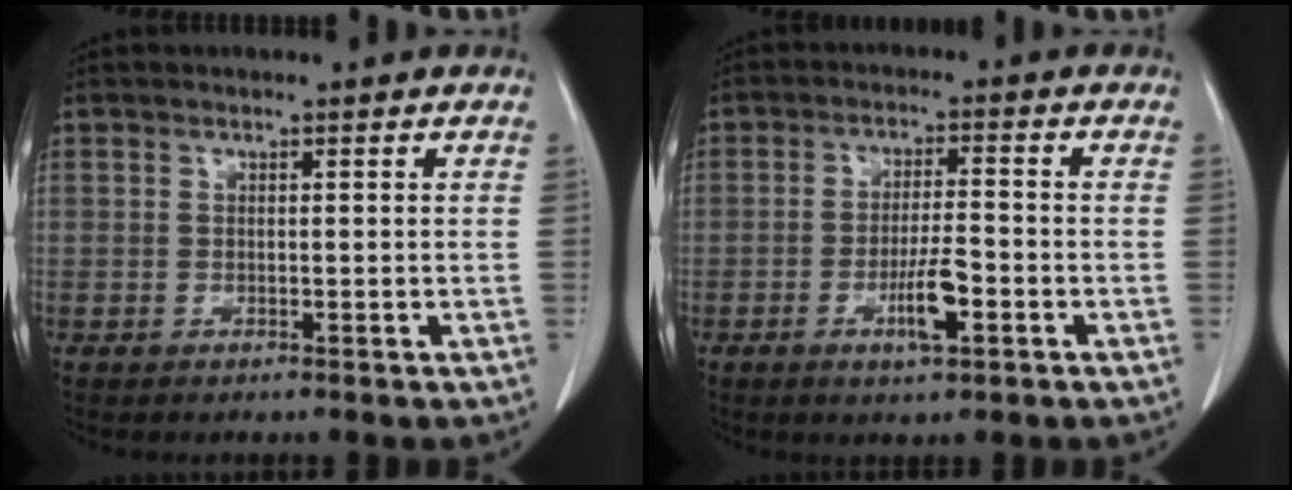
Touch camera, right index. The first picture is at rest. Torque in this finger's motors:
{"motor_torque": [0.12, 0.00, 0.12, 0.04]}